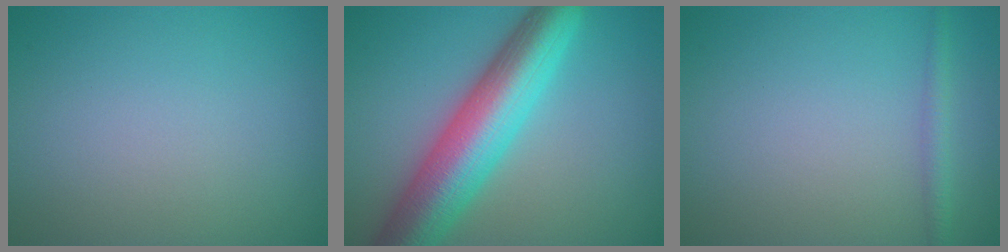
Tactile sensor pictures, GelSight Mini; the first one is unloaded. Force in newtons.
{"total": 9.7, "press": 9.7, "slide": 0.2}
{"total": 1.4, "press": 1.4, "slide": 0.1}